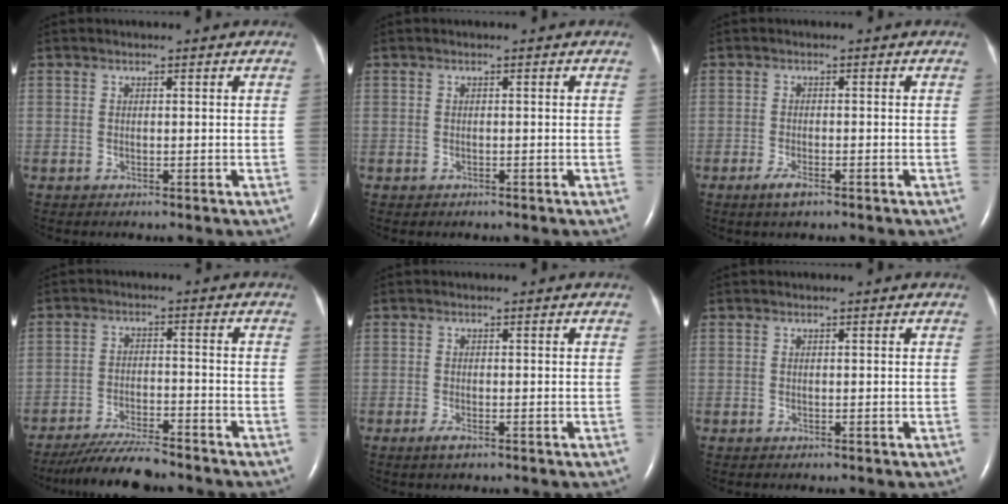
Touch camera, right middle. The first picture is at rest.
{"total": 0.0}
{"total": 2.4, "force": [-1.5, 0.6, 1.8], "torque": [-0.040, -0.003, -0.028]}
{"total": 8.4, "force": [-7.6, 0.8, 3.5], "torque": [-0.062, -0.021, -0.131]}
{"total": 1.4, "force": [-0.8, 0.3, 1.1], "torque": [-0.027, -0.004, -0.016]}
{"total": 0.0}